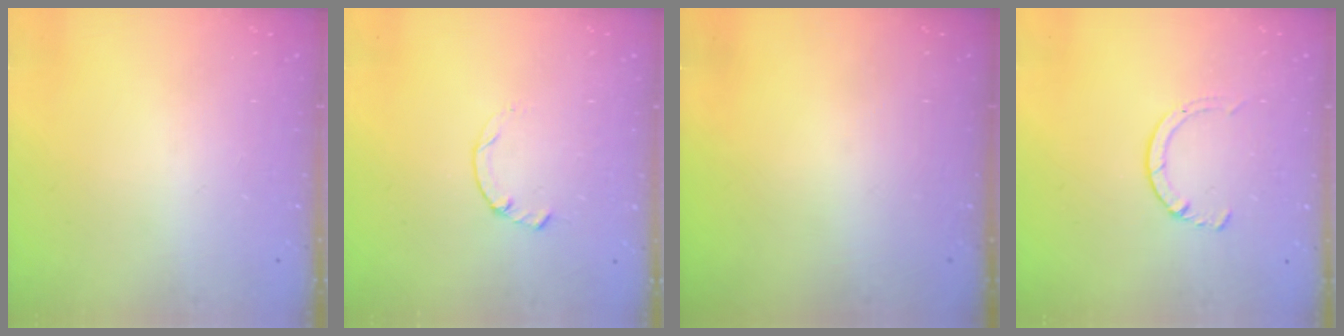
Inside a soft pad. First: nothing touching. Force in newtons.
{"total": 0.5, "press": 0.4, "slide": 0.3}
{"total": 0.0}
{"total": 2.8, "press": 2.8, "slide": 0.4}